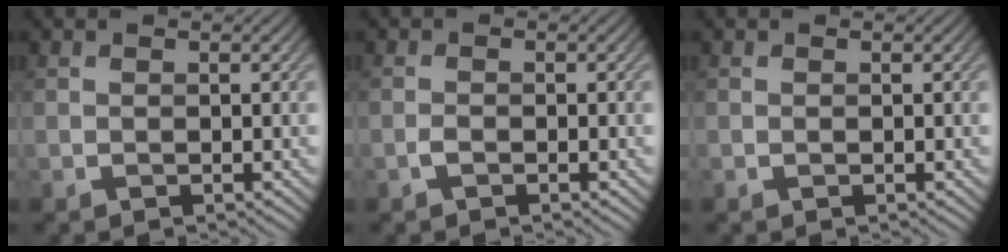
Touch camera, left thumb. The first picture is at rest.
{"total": 0.9, "force": [-0.6, 0.3, 0.7], "torque": [-0.015, 0.003, -0.014]}
{"total": 0.0}